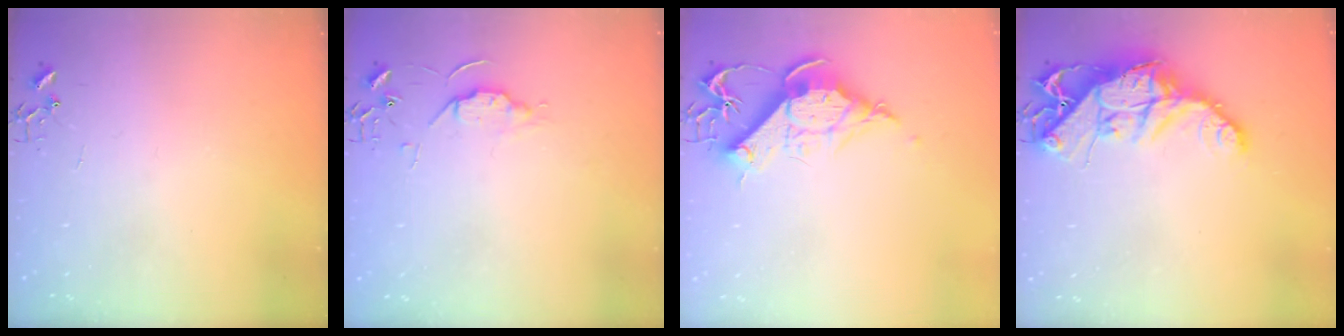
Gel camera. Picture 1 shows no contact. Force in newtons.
{"total": 5.7, "press": 5.6, "slide": 0.8}
{"total": 12.9, "press": 12.8, "slide": 1.5}
{"total": 16.1, "press": 16.1, "slide": 1.6}